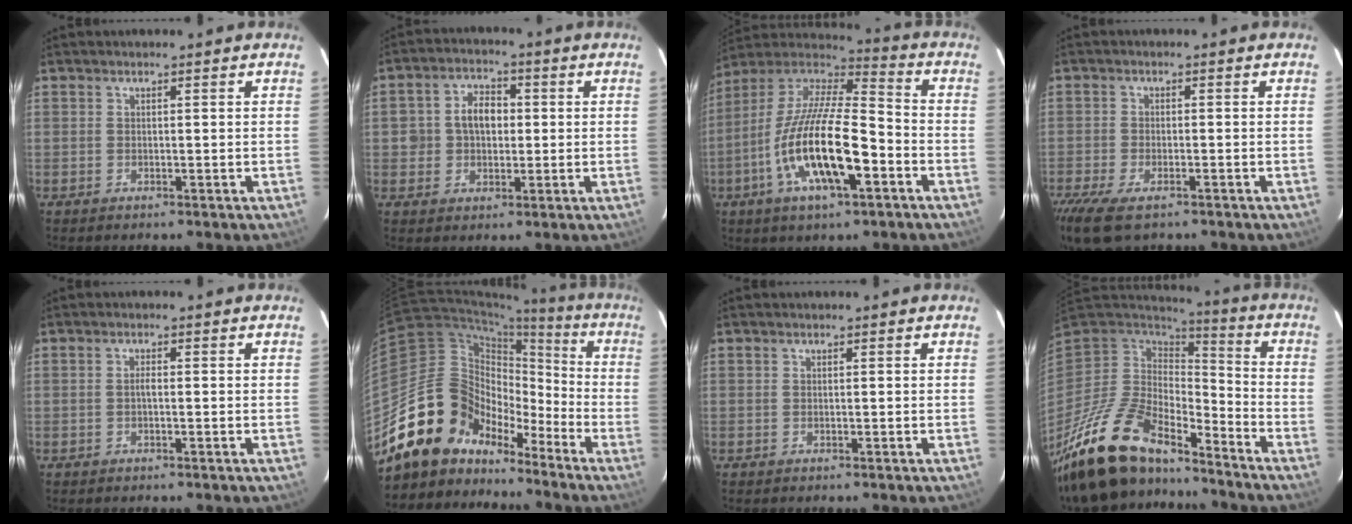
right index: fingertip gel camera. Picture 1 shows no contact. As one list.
[{"total": 6.2, "force": [0.2, 5.0, 3.7], "torque": [-0.065, 0.022, 0.011]}, {"total": 20.5, "force": [-7.3, 6.2, 18.1], "torque": [-0.349, -0.022, -0.142]}, {"total": 9.9, "force": [-7.0, 3.7, 5.9], "torque": [-0.149, -0.039, -0.128]}, {"total": 0.9, "force": [-0.2, 0.3, 0.9], "torque": [-0.017, 0.005, -0.006]}, {"total": 17.4, "force": [-12.8, 10.6, 5.1], "torque": [-0.100, 0.045, -0.226]}, {"total": 0.0}, {"total": 25.9, "force": [-19.2, 10.1, 14.2], "torque": [-0.306, -0.023, -0.339]}]